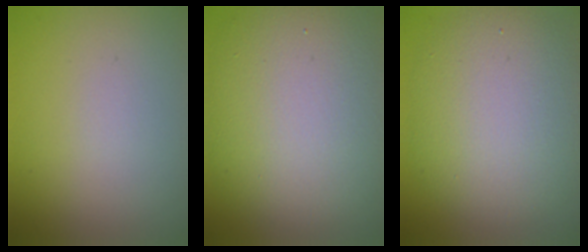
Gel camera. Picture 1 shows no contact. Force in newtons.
{"total": 12.4, "press": 12.4, "slide": 0.9}
{"total": 8.3, "press": 8.2, "slide": 1.0}